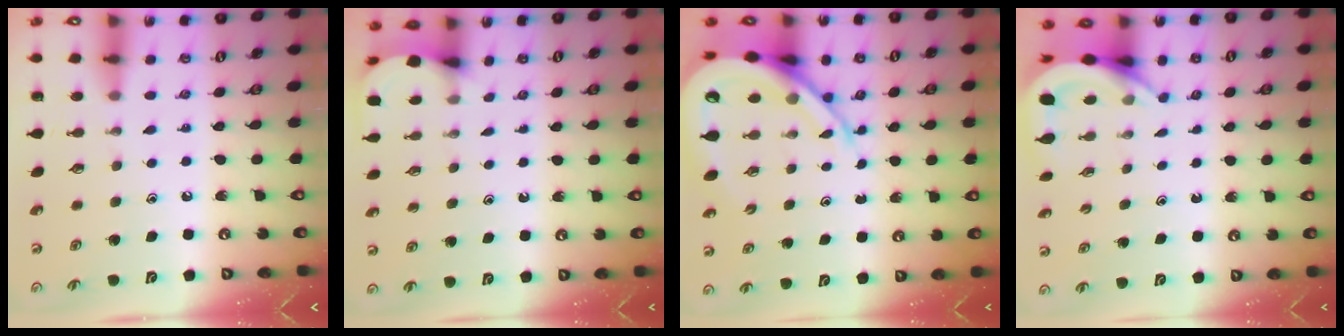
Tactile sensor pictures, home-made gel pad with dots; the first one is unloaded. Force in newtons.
{"total": 2.9, "press": 2.9, "slide": 0.3}
{"total": 13.6, "press": 13.5, "slide": 1.5}
{"total": 5.1, "press": 5.1, "slide": 0.4}